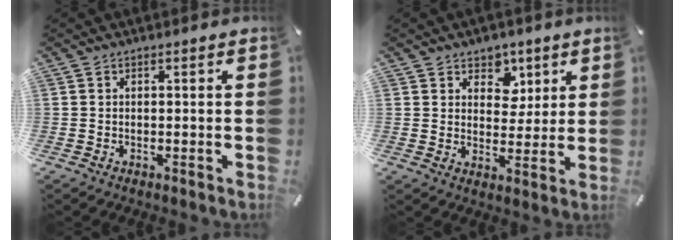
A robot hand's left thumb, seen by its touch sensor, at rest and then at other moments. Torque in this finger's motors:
{"motor_torque": [0.47, -0.06, 0.01, -0.16, 0.06]}